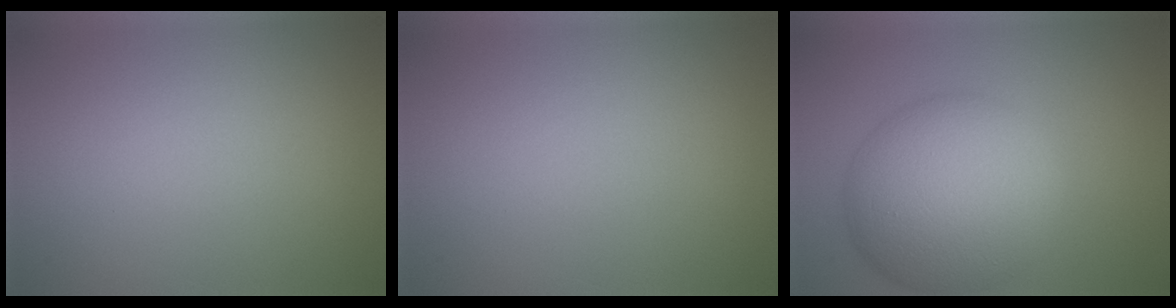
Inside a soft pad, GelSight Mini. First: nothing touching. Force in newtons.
{"total": 0.0}
{"total": 12.4, "press": 12.4, "slide": 0.1}